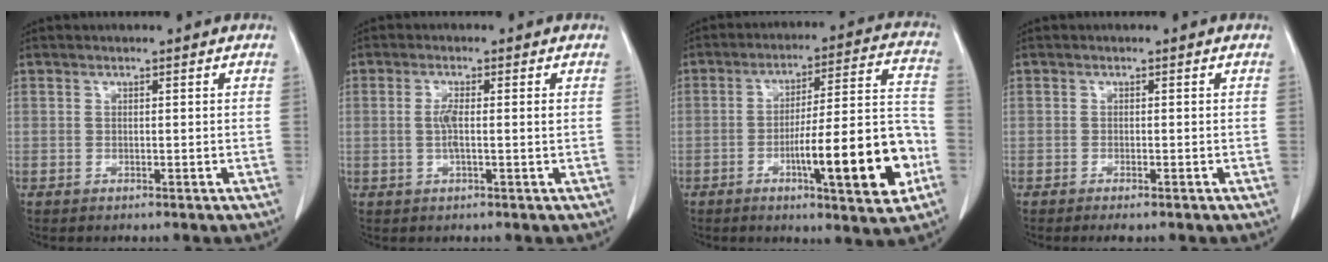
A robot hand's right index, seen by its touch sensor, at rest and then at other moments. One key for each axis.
{"total": 2.7, "fx": 0.0, "fy": 0.3, "fz": 2.7, "tx": -0.055, "ty": 0.001, "tz": 0.000}
{"total": 17.6, "fx": -6.1, "fy": 1.9, "fz": 16.4, "tx": -0.227, "ty": 0.011, "tz": -0.085}
{"total": 1.4, "fx": -1.1, "fy": 0.1, "fz": 0.9, "tx": -0.015, "ty": -0.004, "tz": -0.016}